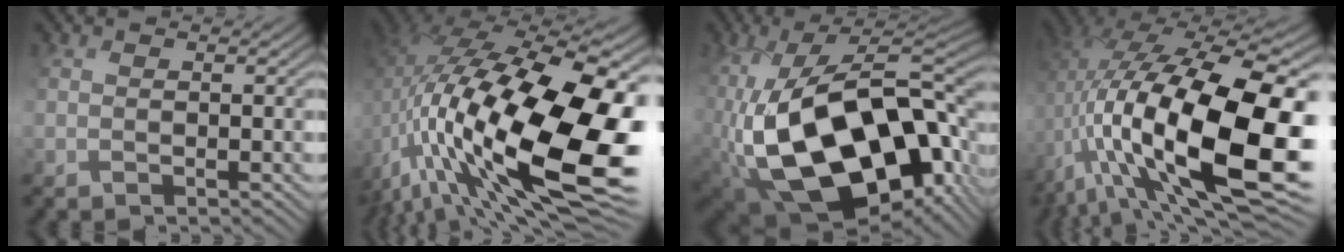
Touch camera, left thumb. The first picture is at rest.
{"total": 19.5, "force": [-4.0, 8.9, 16.9], "torque": [-0.324, -0.023, -0.057]}
{"total": 21.3, "force": [-2.3, 13.1, 16.7], "torque": [-0.342, -0.063, 0.011]}
{"total": 20.0, "force": [-2.3, 10.2, 17.0], "torque": [-0.338, -0.031, -0.026]}